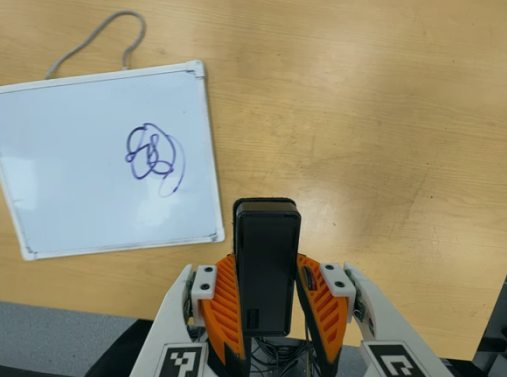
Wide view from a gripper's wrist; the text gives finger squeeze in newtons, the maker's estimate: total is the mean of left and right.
{"total": 3.7, "left": 2.2, "right": 5.1}